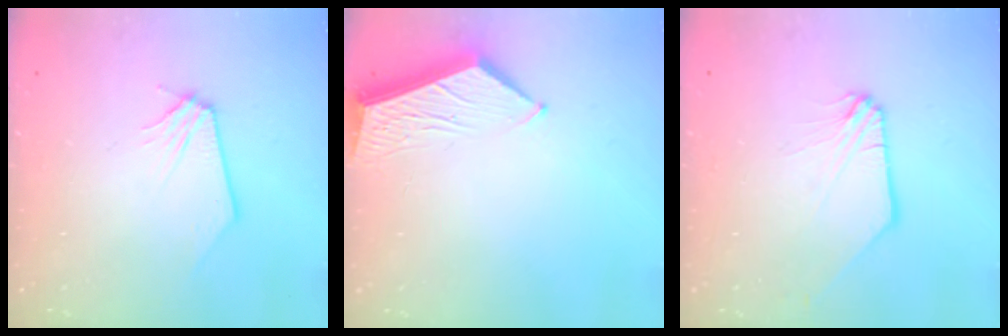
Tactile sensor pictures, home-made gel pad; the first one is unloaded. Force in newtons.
{"total": 6.4, "press": 6.4, "slide": 0.5}
{"total": 0.0}